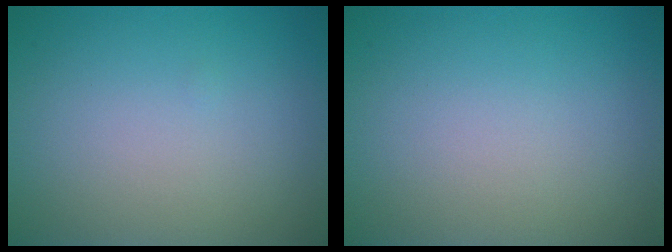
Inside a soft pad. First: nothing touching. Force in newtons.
{"total": 0.0}